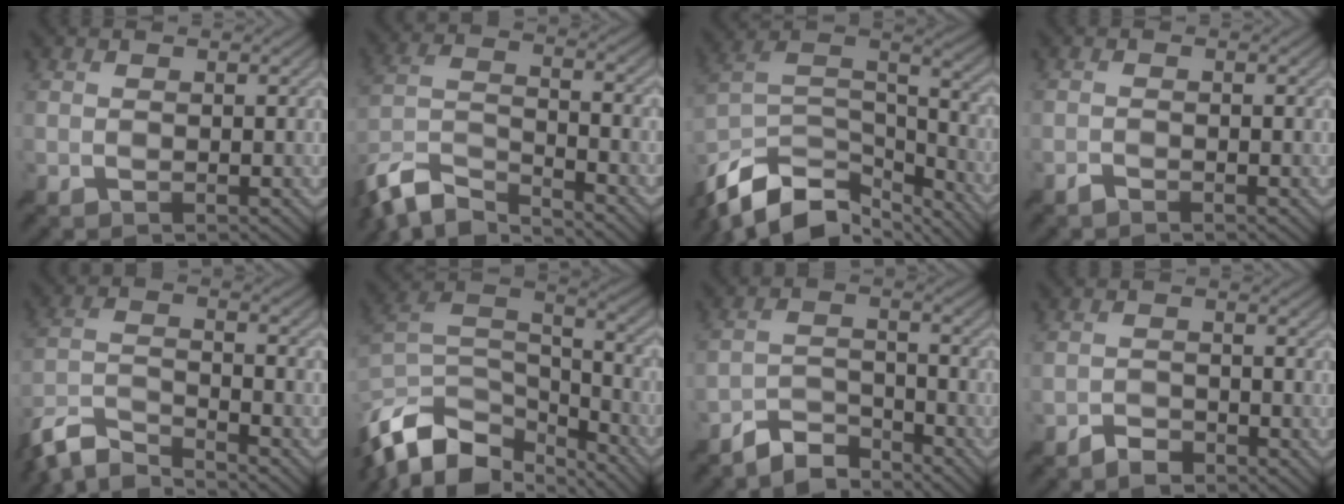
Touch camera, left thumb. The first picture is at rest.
{"total": 10.5, "force": [-8.9, 2.7, 4.8], "torque": [-0.105, -0.008, -0.181]}
{"total": 15.4, "force": [-11.1, 7.3, 7.7], "torque": [-0.208, -0.015, -0.187]}
{"total": 1.0, "force": [-1.0, 0.2, 0.2], "torque": [-0.002, 0.000, -0.020]}
{"total": 8.8, "force": [-7.8, 1.8, 3.6], "torque": [-0.076, -0.009, -0.158]}
{"total": 14.3, "force": [-9.9, 7.2, 7.5], "torque": [-0.209, -0.007, -0.171]}
{"total": 5.5, "force": [-5.1, 1.7, 1.4], "torque": [-0.025, -0.004, -0.102]}
{"total": 2.5, "force": [-2.2, 1.1, 0.7], "torque": [-0.008, 0.002, -0.044]}